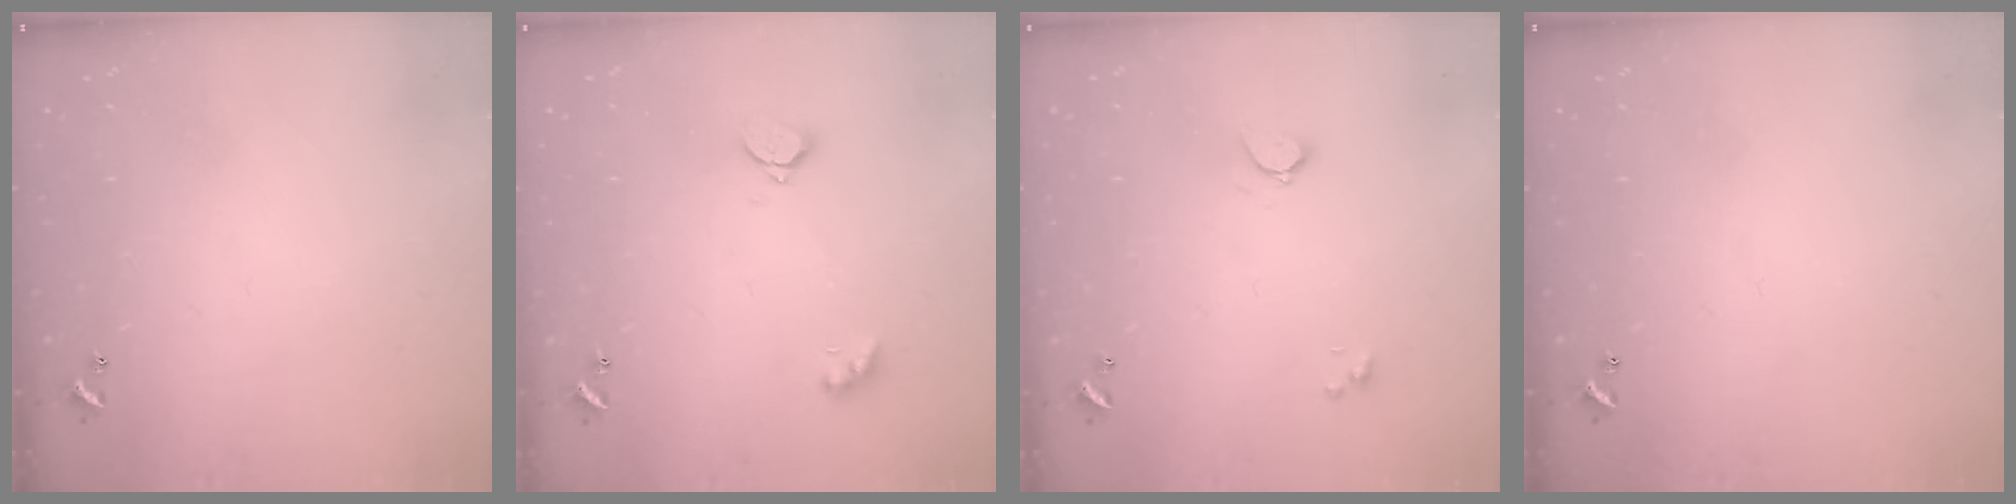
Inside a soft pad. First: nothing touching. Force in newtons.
{"total": 2.6, "press": 2.5, "slide": 0.7}
{"total": 0.6, "press": 0.6, "slide": 0.2}
{"total": 0.0}